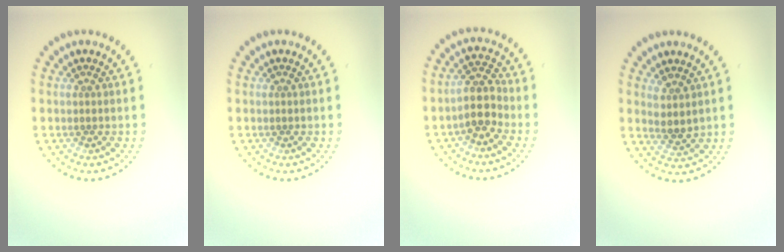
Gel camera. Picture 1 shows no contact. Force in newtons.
{"total": 0.0}
{"total": 3.0, "press": 2.6, "slide": 1.4}
{"total": 1.9, "press": 1.6, "slide": 1.1}